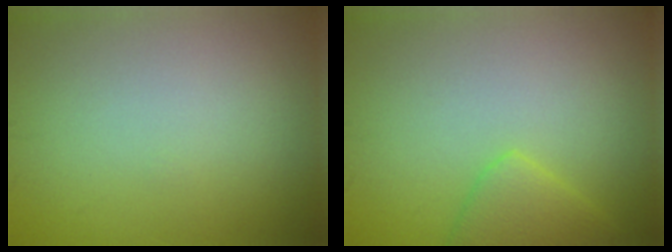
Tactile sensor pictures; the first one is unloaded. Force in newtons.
{"total": 2.8, "press": 2.8, "slide": 0.2}